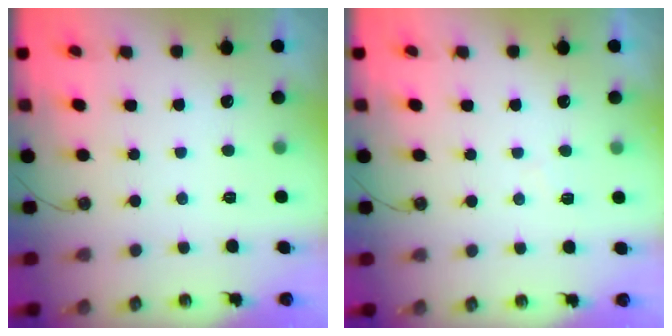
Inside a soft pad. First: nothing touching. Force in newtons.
{"total": 4.8, "press": 4.8, "slide": 0.6}